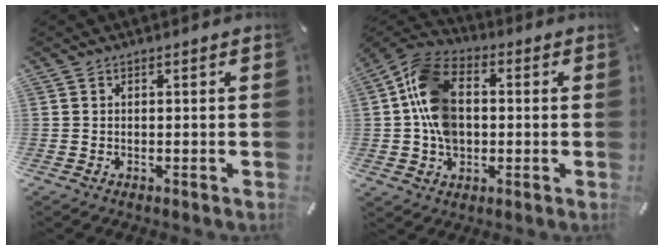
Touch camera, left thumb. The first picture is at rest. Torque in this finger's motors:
{"motor_torque": [1.67, 2.78, 0.81, 0.33, 0.25]}